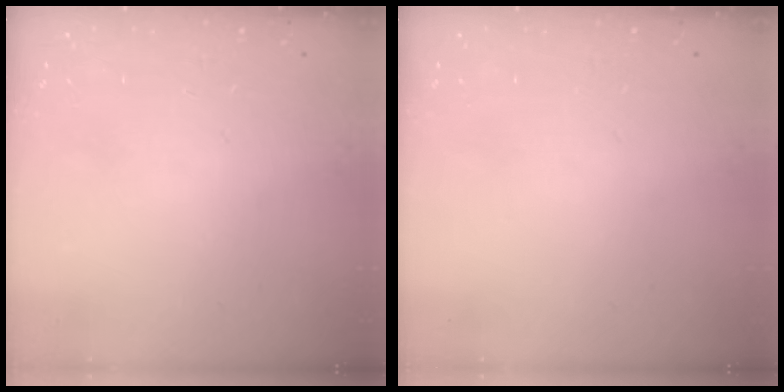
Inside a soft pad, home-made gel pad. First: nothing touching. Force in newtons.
{"total": 0.0}